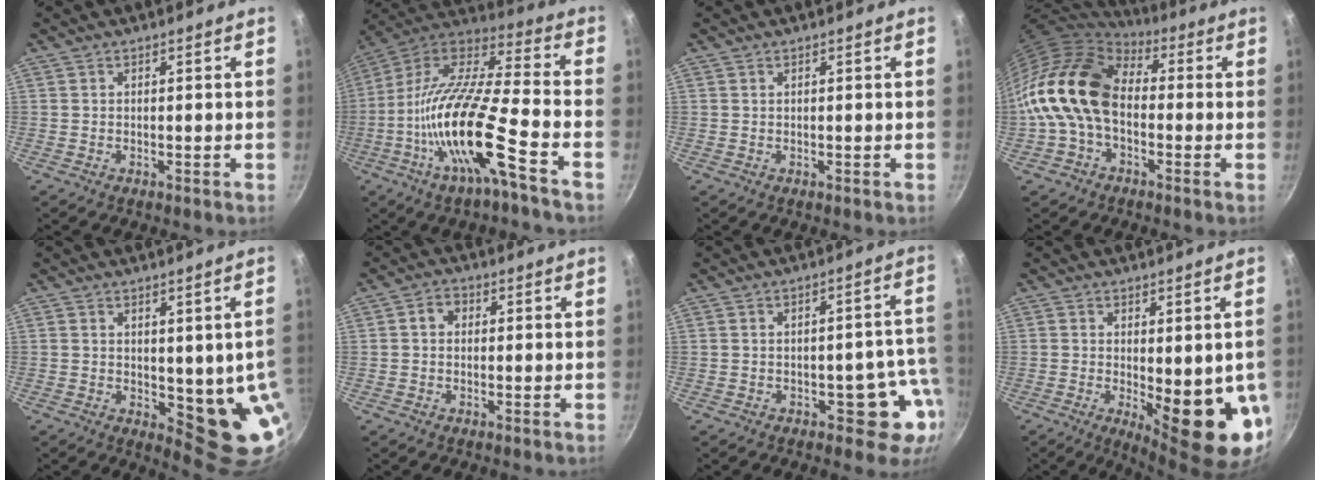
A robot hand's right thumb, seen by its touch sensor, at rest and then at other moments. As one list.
[{"total": 21.4, "force": [-8.7, 4.7, 19.0], "torque": [-0.333, 0.046, -0.180]}, {"total": 0.0}, {"total": 16.2, "force": [-0.6, 11.0, 11.9], "torque": [-0.199, 0.034, -0.028]}, {"total": 10.4, "force": [0.2, 4.1, 9.6], "torque": [-0.091, -0.023, 0.012]}, {"total": 2.9, "force": [0.3, 2.4, 1.7], "torque": [-0.020, 0.007, -0.001]}, {"total": 8.5, "force": [-3.1, 5.0, 6.1], "torque": [-0.011, 0.036, -0.032]}, {"total": 14.5, "force": [-2.1, 4.8, 13.5], "torque": [-0.158, -0.024, -0.014]}]